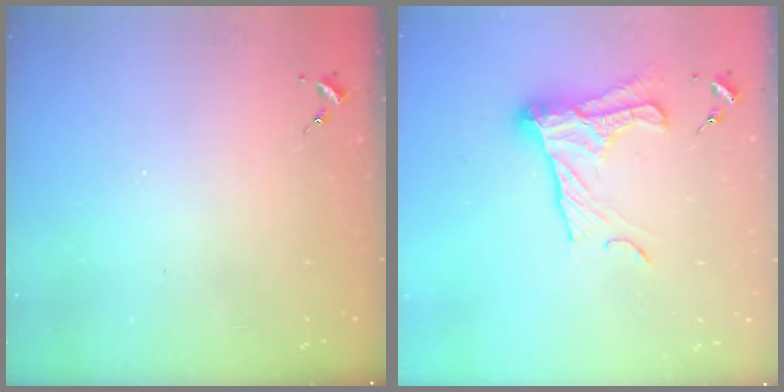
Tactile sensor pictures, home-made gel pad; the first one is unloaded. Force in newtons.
{"total": 16.7, "press": 16.7, "slide": 1.1}